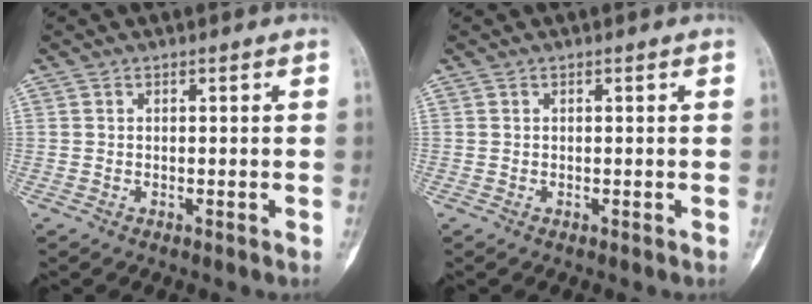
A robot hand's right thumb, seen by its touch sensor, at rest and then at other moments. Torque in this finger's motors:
{"motor_torque": [0.04, 0.00, 0.01, -0.01, 0.01]}